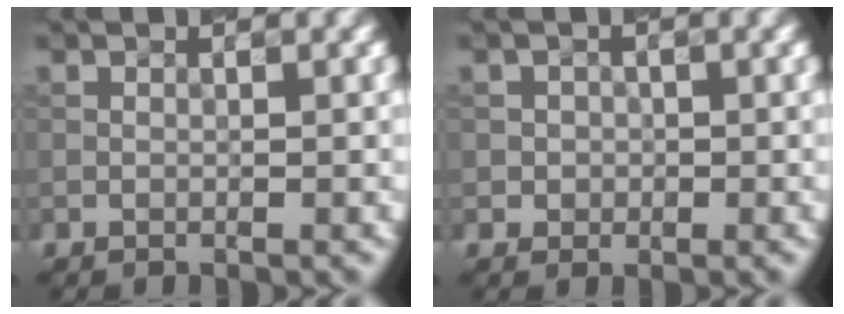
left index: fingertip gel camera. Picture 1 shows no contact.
{"total": 1.3, "force": [0.0, 1.3, 0.1], "torque": [0.017, -0.001, -0.007]}